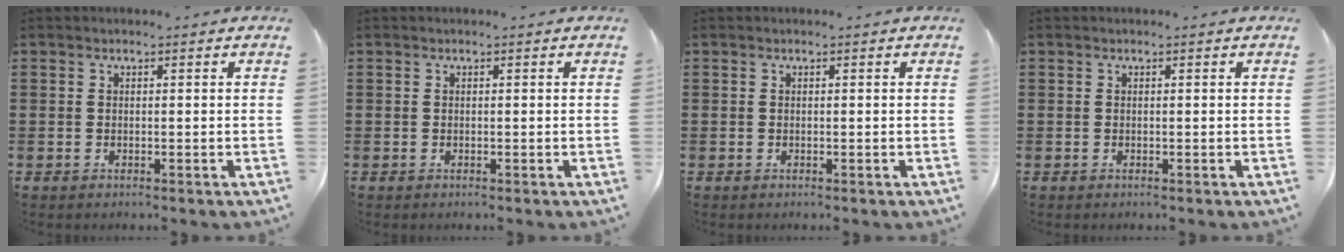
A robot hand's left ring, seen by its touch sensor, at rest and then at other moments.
{"total": 0.0}
{"total": 0.0}
{"total": 0.0}